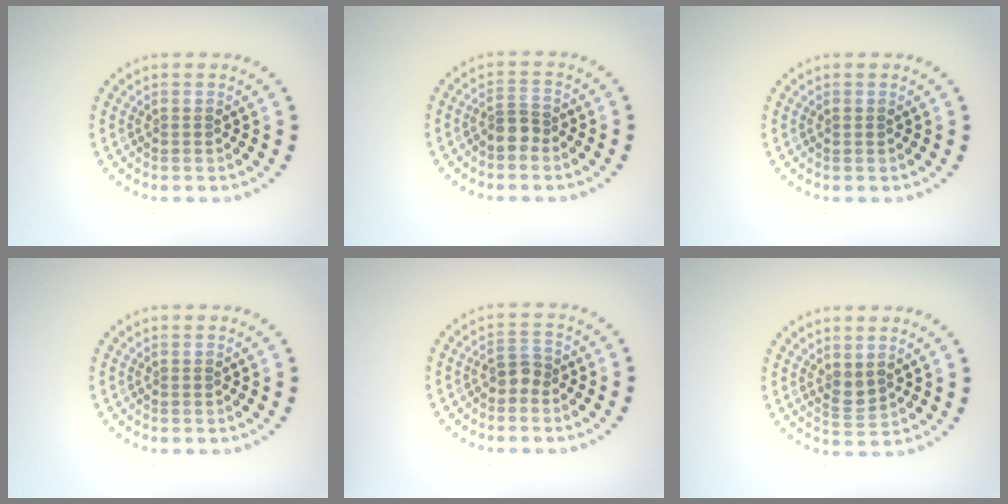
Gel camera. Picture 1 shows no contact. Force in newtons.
{"total": 1.9, "press": 1.6, "slide": 1.0}
{"total": 0.5, "press": 0.5, "slide": 0.0}
{"total": 0.0}
{"total": 1.7, "press": 1.4, "slide": 1.0}
{"total": 1.6, "press": 1.4, "slide": 0.9}